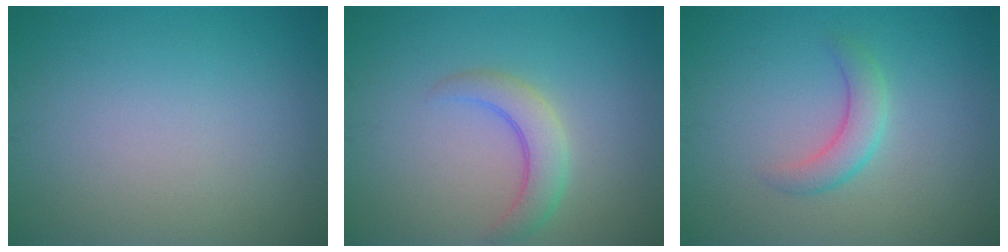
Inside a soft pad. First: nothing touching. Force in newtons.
{"total": 3.0, "press": 3.0, "slide": 0.2}
{"total": 2.4, "press": 2.4, "slide": 0.1}